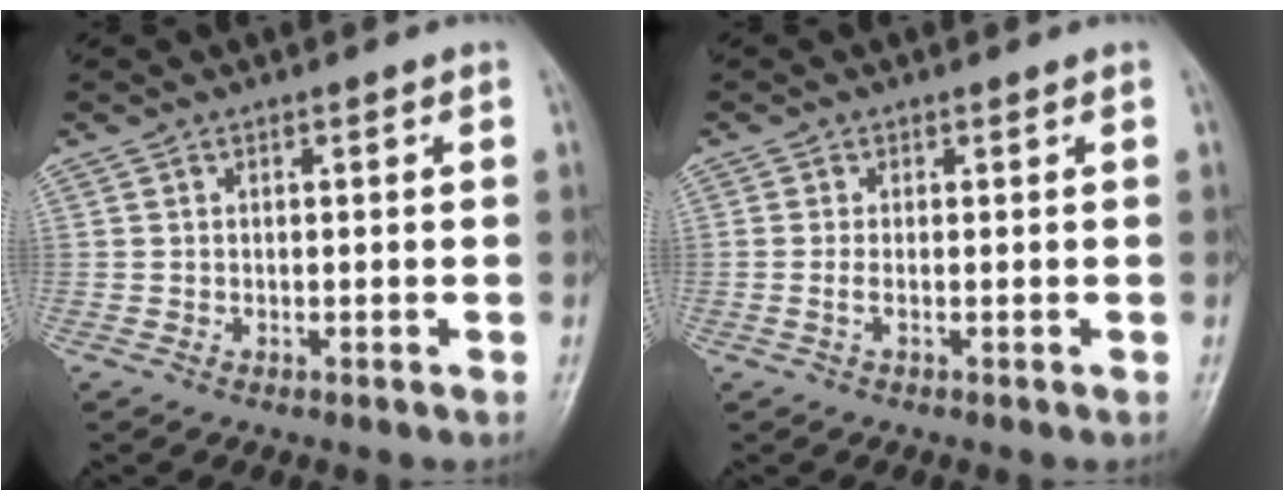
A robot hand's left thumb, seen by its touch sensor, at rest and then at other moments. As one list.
[{"total": 1.1, "force": [-0.2, 0.1, 1.1], "torque": [-0.029, -0.001, -0.003]}]